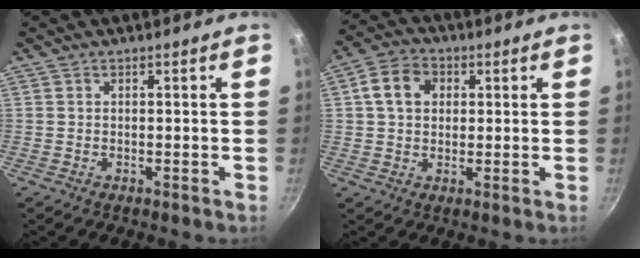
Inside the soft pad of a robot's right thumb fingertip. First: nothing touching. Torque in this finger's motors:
{"motor_torque": [0.21, 1.90, 0.71, -0.21, 0.04]}